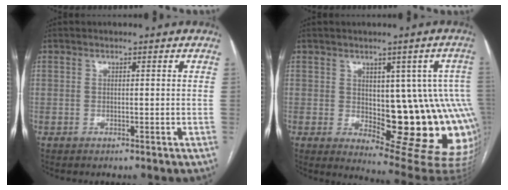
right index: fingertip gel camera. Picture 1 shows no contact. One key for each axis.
{"total": 16.7, "fx": -1.2, "fy": 6.4, "fz": 15.4, "tx": -0.119, "ty": 0.014, "tz": 0.007}